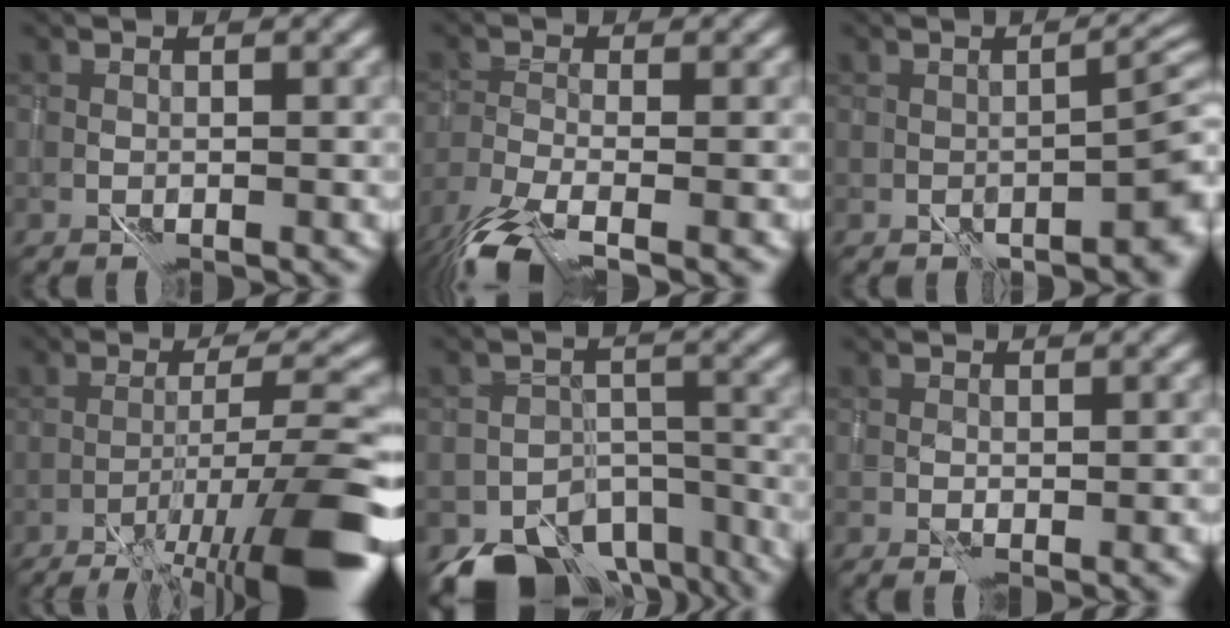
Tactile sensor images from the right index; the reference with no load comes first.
{"total": 6.7, "force": [-4.6, 2.0, 4.4], "torque": [-0.084, -0.013, -0.085]}
{"total": 4.4, "force": [-1.2, 1.2, 4.1], "torque": [-0.039, 0.013, -0.008]}
{"total": 12.5, "force": [-6.7, 2.0, 10.3], "torque": [-0.153, 0.012, -0.099]}
{"total": 10.0, "force": [-7.4, 5.8, 3.4], "torque": [-0.033, -0.003, -0.090]}
{"total": 1.4, "force": [-0.1, 0.4, 1.3], "torque": [-0.020, -0.003, 0.008]}